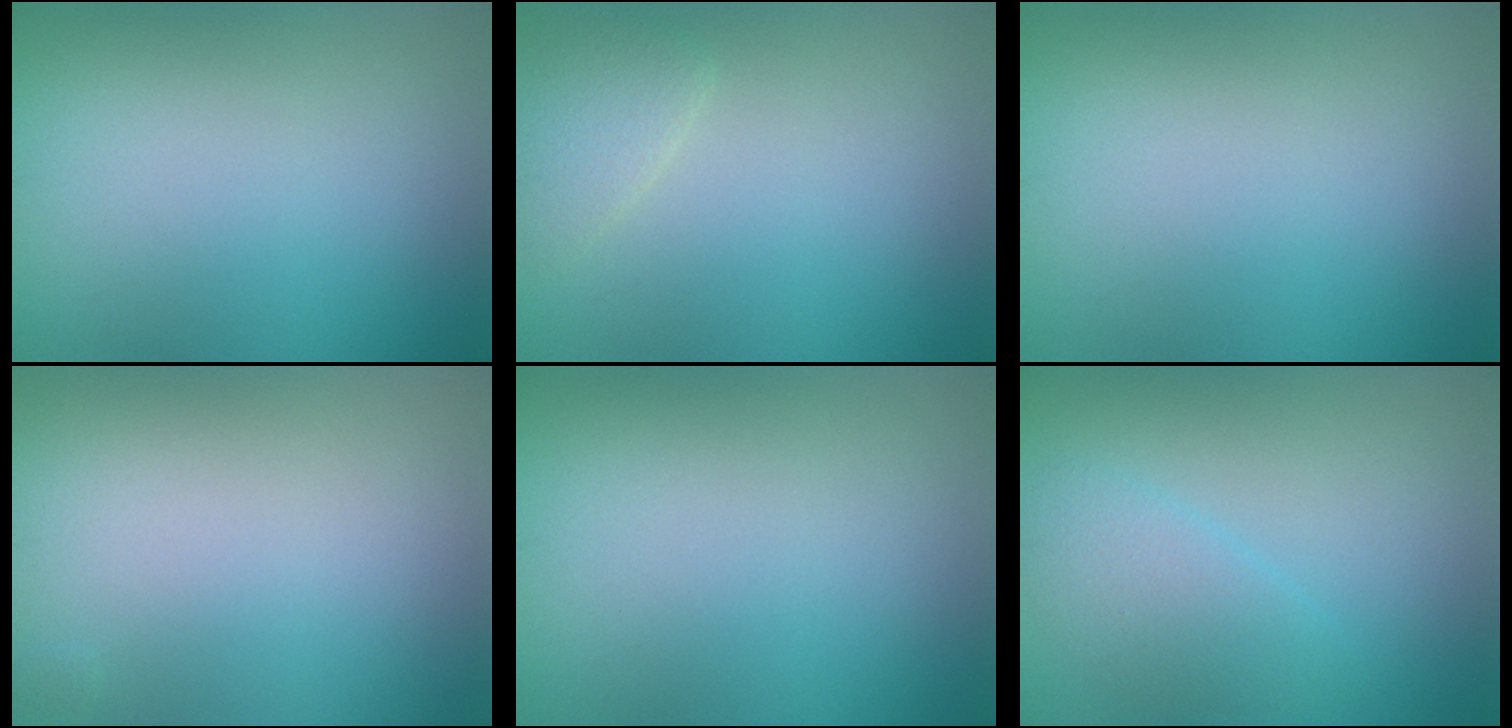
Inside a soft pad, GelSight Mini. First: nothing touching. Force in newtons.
{"total": 1.6, "press": 1.6, "slide": 0.2}
{"total": 0.0}
{"total": 0.0}
{"total": 0.0}
{"total": 2.5, "press": 2.5, "slide": 0.2}